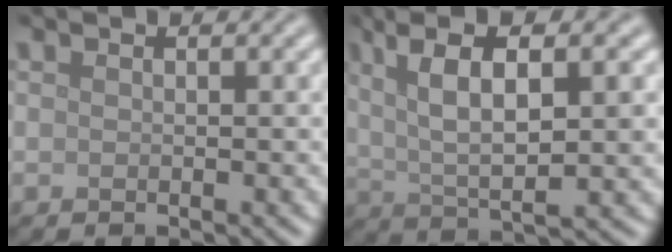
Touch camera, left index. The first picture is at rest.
{"total": 8.1, "force": [2.4, 2.8, 7.2], "torque": [-0.128, 0.005, 0.039]}